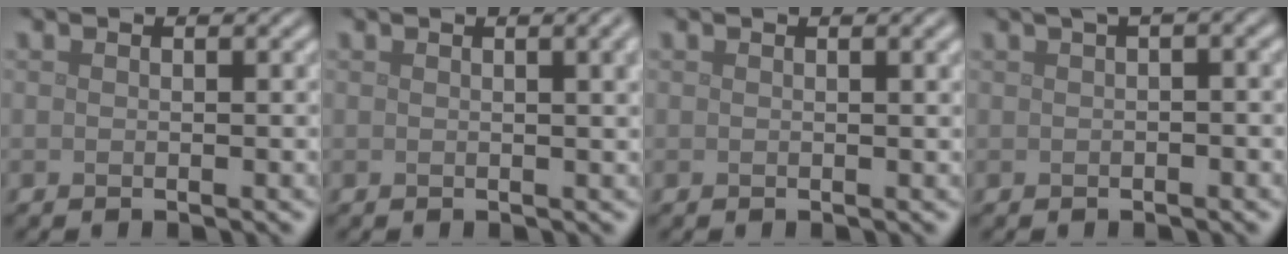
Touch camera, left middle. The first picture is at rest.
{"total": 3.6, "force": [1.1, 1.4, 3.2], "torque": [-0.023, 0.007, 0.011]}
{"total": 1.3, "force": [0.5, 0.4, 1.1], "torque": [-0.011, 0.002, 0.007]}
{"total": 5.2, "force": [1.8, 2.2, 4.3], "torque": [-0.044, 0.021, 0.018]}